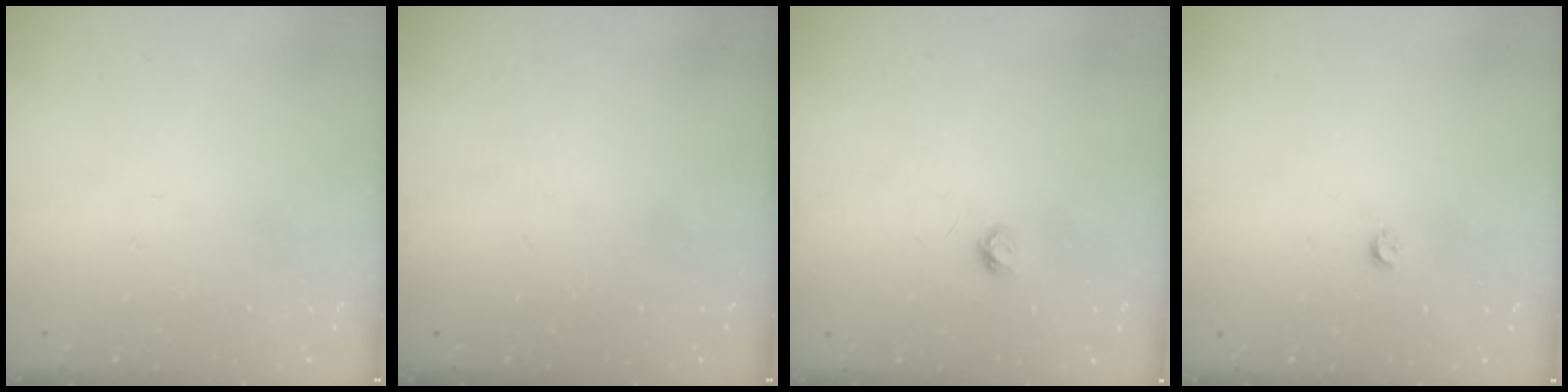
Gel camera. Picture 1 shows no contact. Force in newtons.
{"total": 0.0}
{"total": 3.7, "press": 3.7, "slide": 0.5}
{"total": 2.9, "press": 2.8, "slide": 0.5}